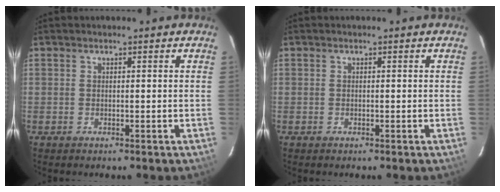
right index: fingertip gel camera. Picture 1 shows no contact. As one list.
[{"total": 0.0}]